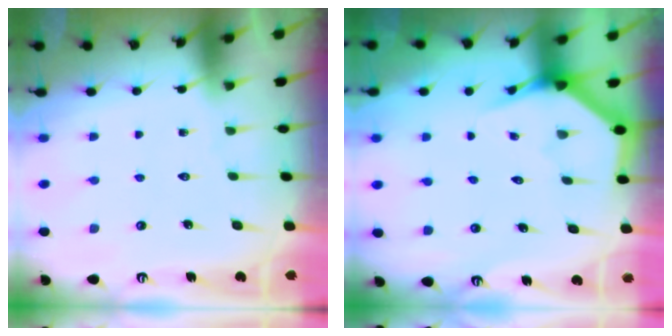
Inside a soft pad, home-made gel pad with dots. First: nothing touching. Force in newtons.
{"total": 4.0, "press": 4.0, "slide": 0.2}